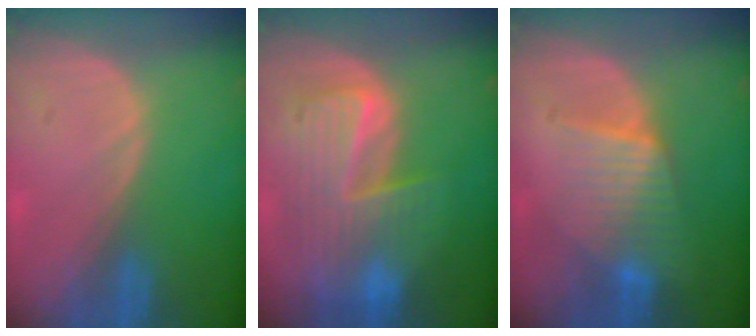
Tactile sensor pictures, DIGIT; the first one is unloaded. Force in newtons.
{"total": 9.9, "press": 8.6, "slide": 5.0}
{"total": 6.5, "press": 6.4, "slide": 1.0}